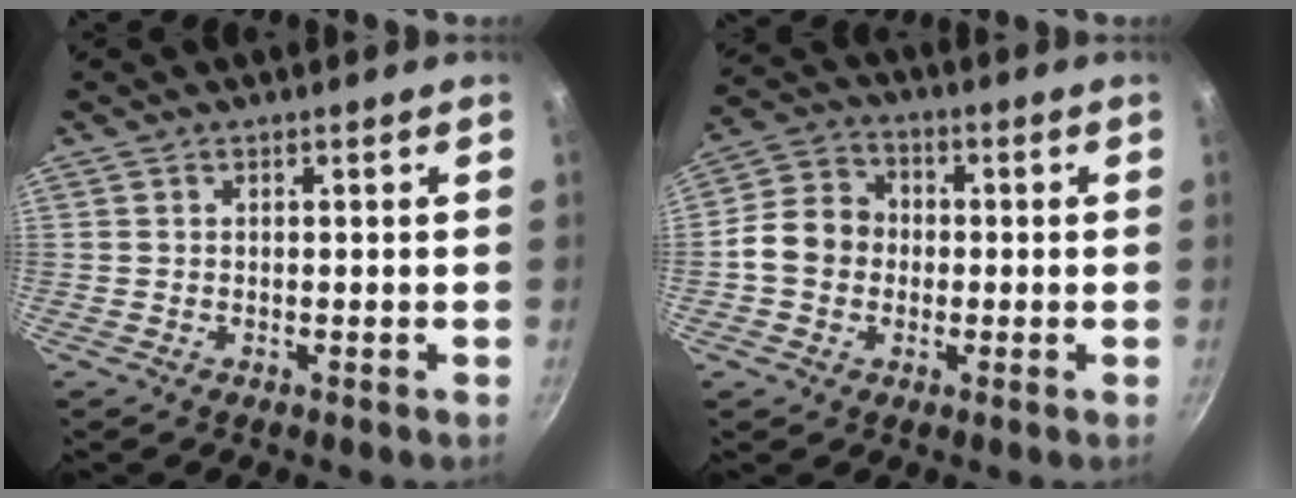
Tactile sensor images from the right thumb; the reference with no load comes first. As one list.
[{"total": 9.0, "force": [-0.8, 7.7, 4.7], "torque": [-0.056, 0.021, -0.033]}]